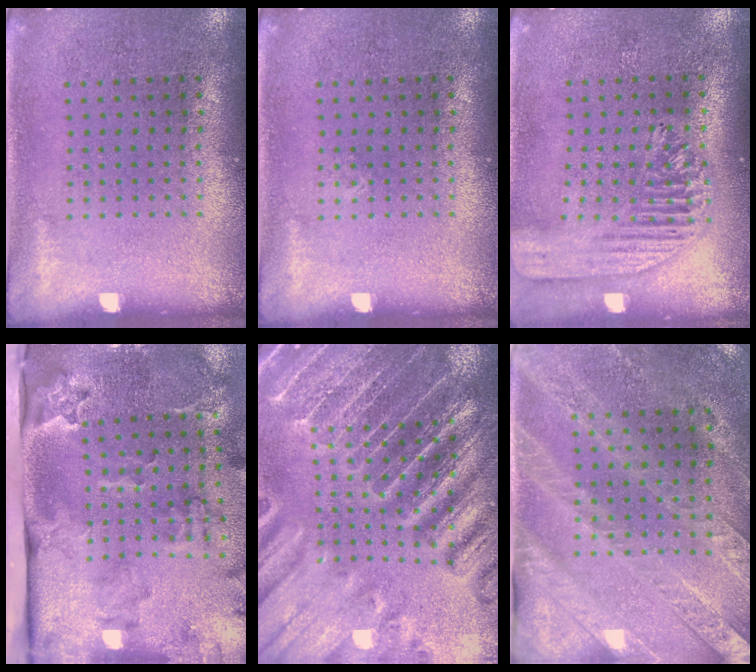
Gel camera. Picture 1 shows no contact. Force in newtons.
{"total": 0.0}
{"total": 1.7, "press": 1.5, "slide": 0.7}
{"total": 3.8, "press": 2.6, "slide": 2.7}
{"total": 4.3, "press": 4.0, "slide": 1.6}
{"total": 2.7, "press": 2.4, "slide": 1.2}